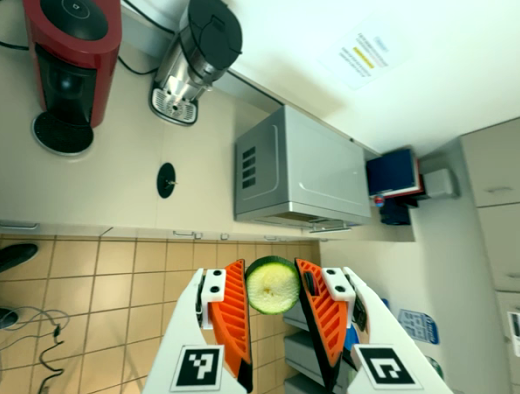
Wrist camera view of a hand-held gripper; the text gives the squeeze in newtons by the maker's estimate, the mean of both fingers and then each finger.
{"total": 8.6, "left": 8.5, "right": 8.7}